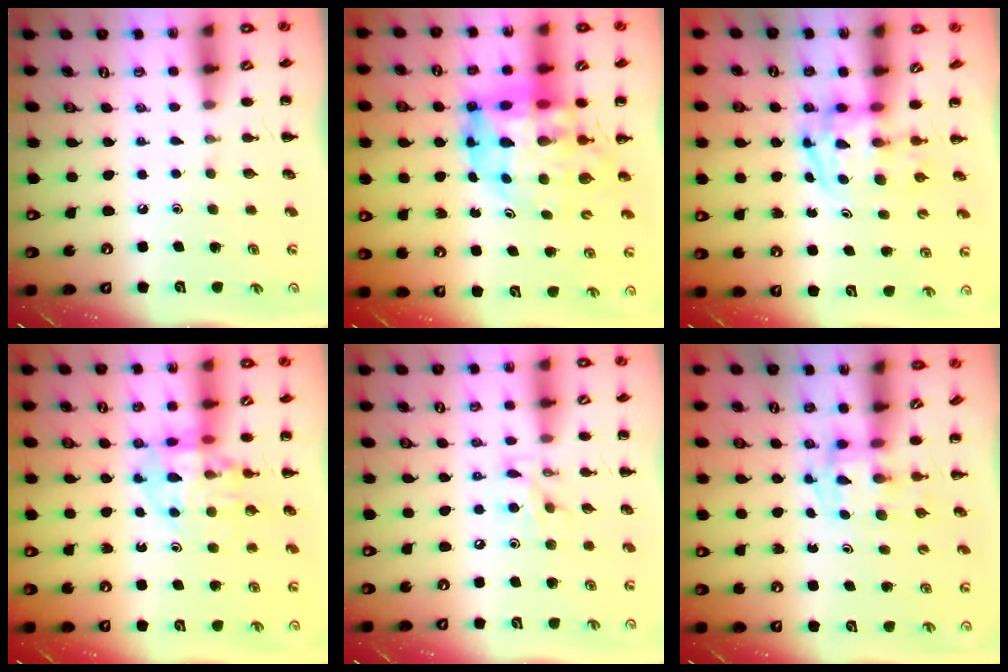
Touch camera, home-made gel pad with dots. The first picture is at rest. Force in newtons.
{"total": 13.0, "press": 12.5, "slide": 3.5}
{"total": 3.9, "press": 3.9, "slide": 0.6}
{"total": 11.9, "press": 11.6, "slide": 2.8}
{"total": 7.8, "press": 7.8, "slide": 0.6}
{"total": 2.9, "press": 2.9, "slide": 0.2}